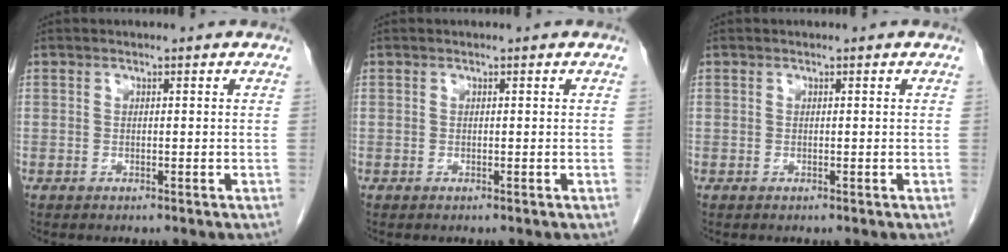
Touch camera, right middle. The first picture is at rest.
{"total": 0.0}
{"total": 0.0}